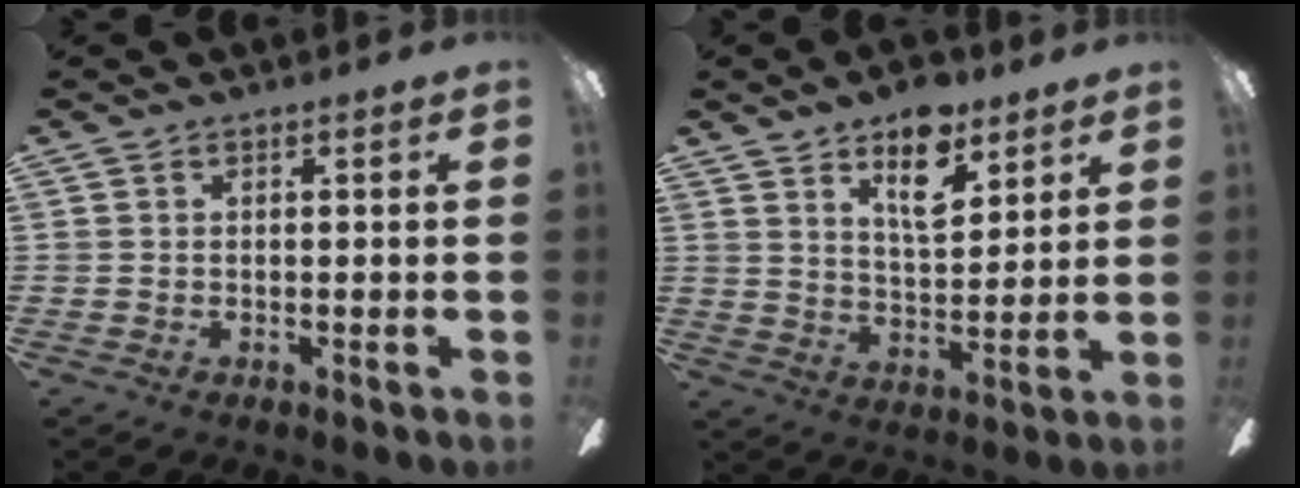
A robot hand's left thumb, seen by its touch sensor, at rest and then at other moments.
{"total": 11.9, "force": [7.6, 5.7, 7.2], "torque": [-0.100, -0.033, 0.132]}